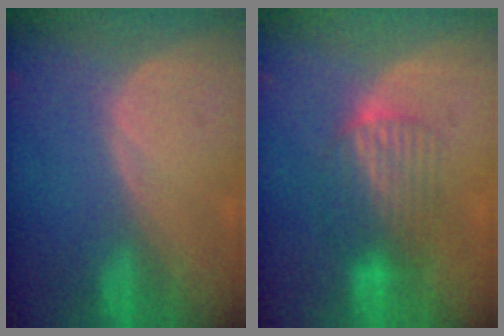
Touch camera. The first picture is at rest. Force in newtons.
{"total": 6.4, "press": 6.3, "slide": 1.3}